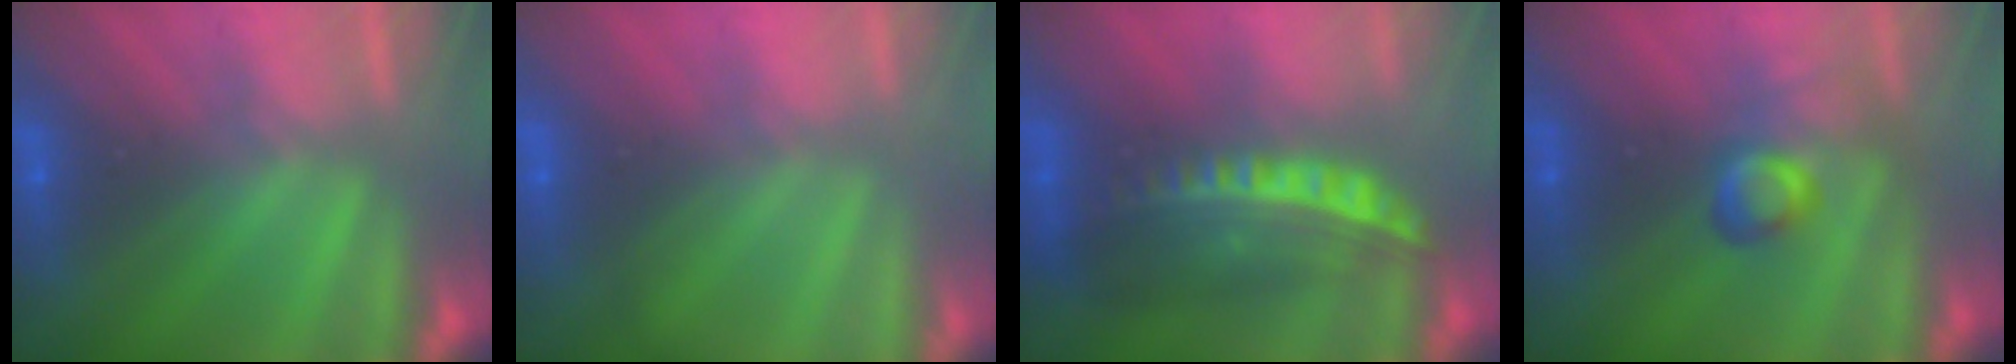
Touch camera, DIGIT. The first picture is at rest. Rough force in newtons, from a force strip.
{"total": 2.1}
{"total": 5.8}
{"total": 2.8}